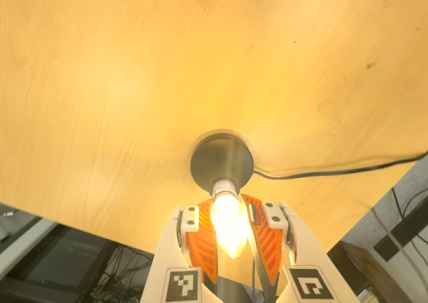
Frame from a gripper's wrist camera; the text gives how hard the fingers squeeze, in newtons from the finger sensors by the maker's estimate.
{"total": 23.4, "left": 23.1, "right": 23.7}